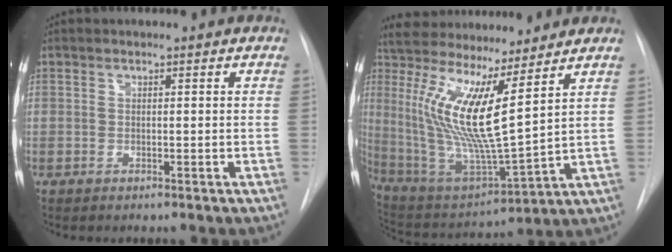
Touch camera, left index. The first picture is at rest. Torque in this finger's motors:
{"motor_torque": [1.87, -0.27, 0.61, 0.15]}